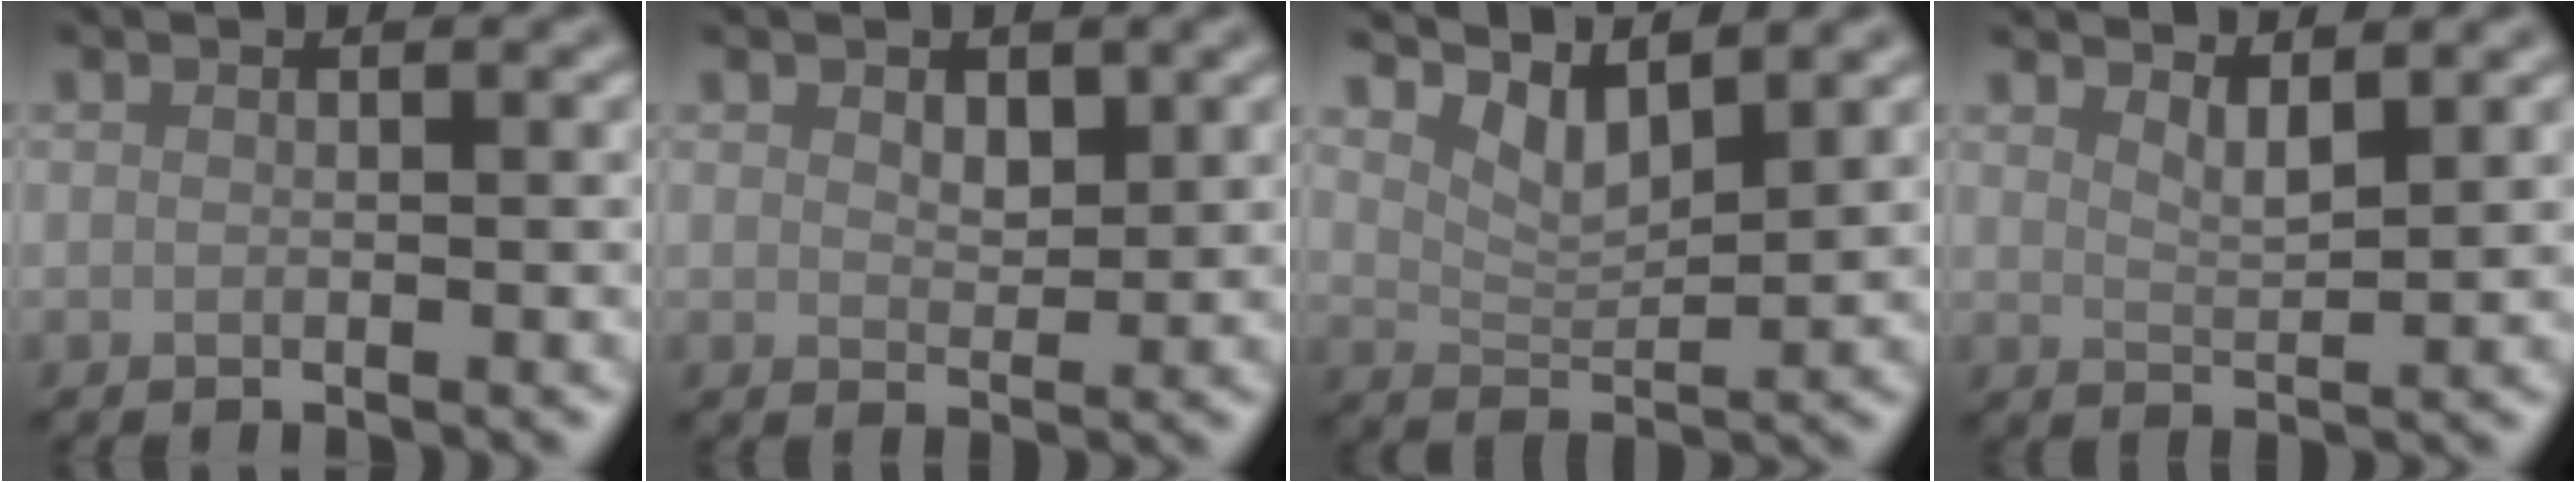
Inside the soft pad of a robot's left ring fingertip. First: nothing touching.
{"total": 1.8, "force": [1.0, 1.0, 1.1], "torque": [-0.020, -0.003, 0.019]}
{"total": 3.5, "force": [2.9, 0.8, 1.8], "torque": [-0.043, -0.010, 0.057]}
{"total": 2.2, "force": [1.6, 0.5, 1.4], "torque": [-0.024, -0.008, 0.031]}